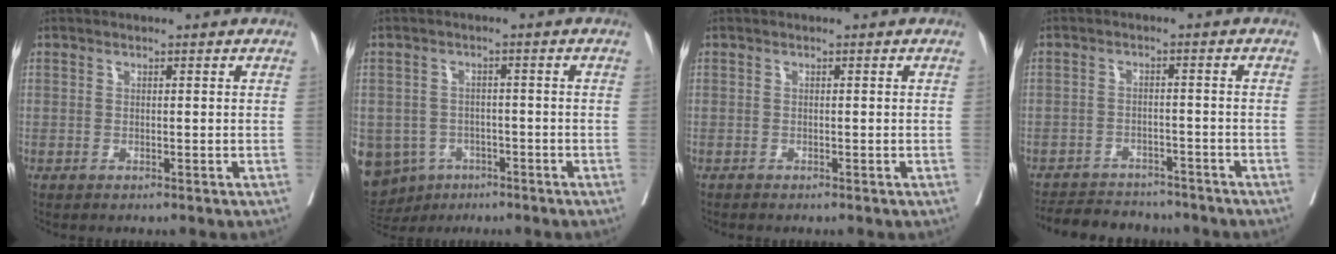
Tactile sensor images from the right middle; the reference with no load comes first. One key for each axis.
{"total": 10.1, "fx": -5.0, "fy": 8.5, "fz": 2.3, "tx": -0.084, "ty": 0.003, "tz": -0.067}
{"total": 0.0}
{"total": 10.1, "fx": -9.3, "fy": 3.3, "fz": 2.3, "tx": -0.039, "ty": 0.004, "tz": -0.126}